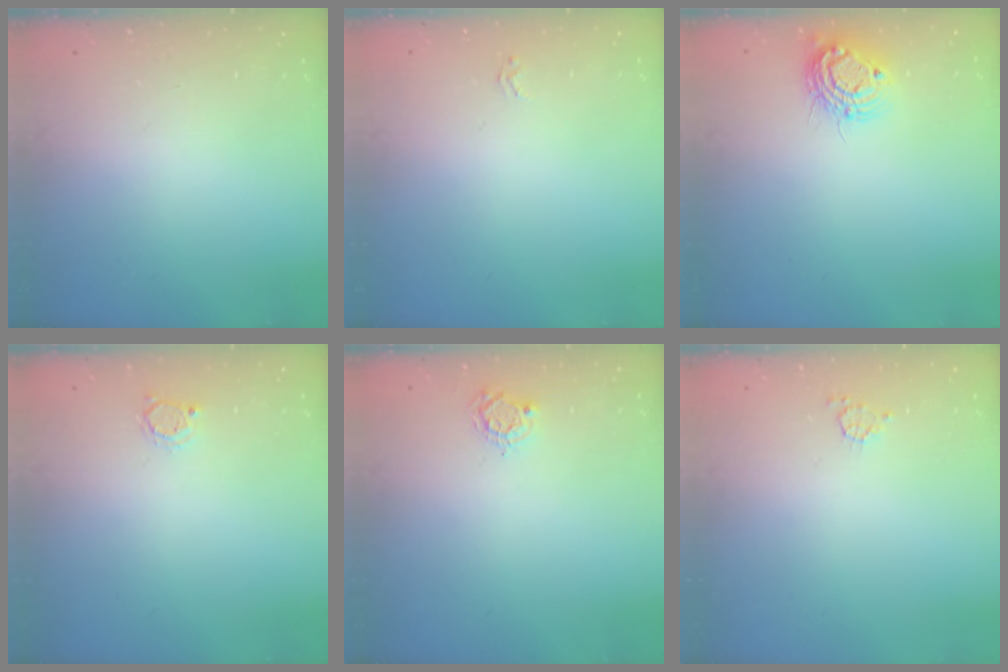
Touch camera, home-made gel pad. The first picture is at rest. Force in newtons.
{"total": 1.6, "press": 1.6, "slide": 0.4}
{"total": 11.0, "press": 10.9, "slide": 0.8}
{"total": 2.4, "press": 2.3, "slide": 0.3}
{"total": 4.8, "press": 4.7, "slide": 0.4}
{"total": 3.3, "press": 3.3, "slide": 0.3}